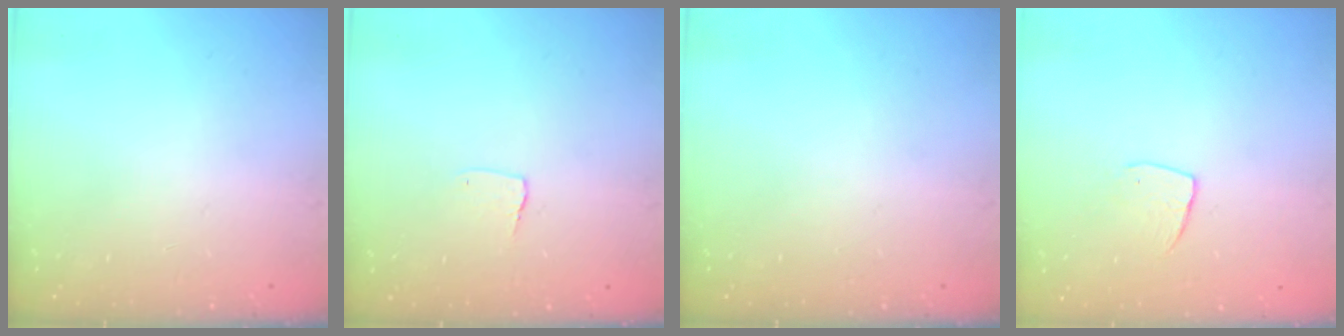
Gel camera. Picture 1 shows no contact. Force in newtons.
{"total": 3.2, "press": 3.2, "slide": 0.3}
{"total": 0.0}
{"total": 7.0, "press": 6.9, "slide": 0.5}